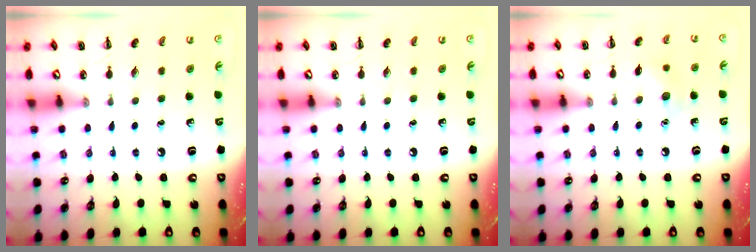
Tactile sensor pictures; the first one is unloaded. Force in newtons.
{"total": 0.0}
{"total": 7.3, "press": 7.1, "slide": 1.6}